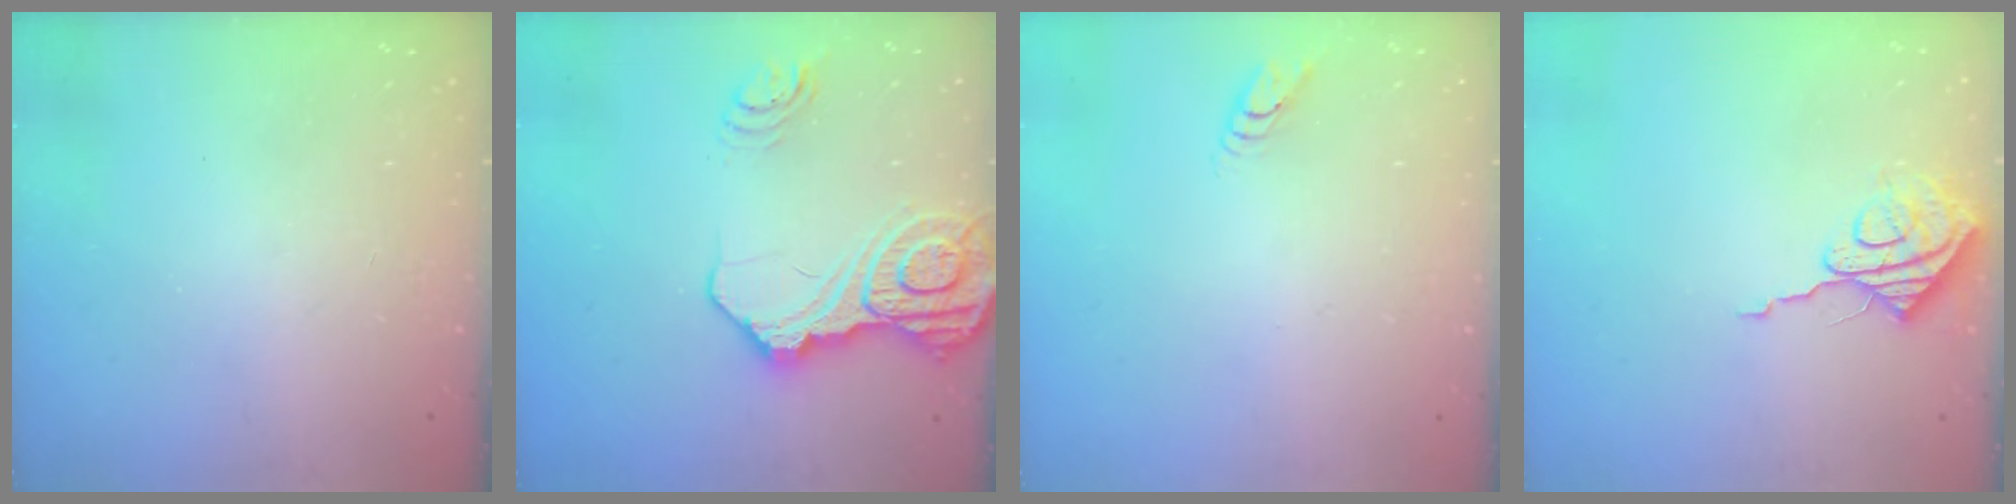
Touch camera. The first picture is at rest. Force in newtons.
{"total": 19.8, "press": 19.6, "slide": 2.3}
{"total": 2.8, "press": 2.8, "slide": 0.3}
{"total": 7.9, "press": 7.9, "slide": 0.3}